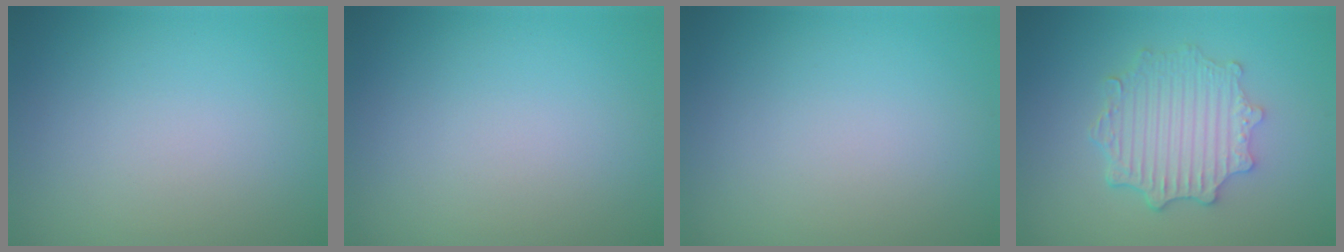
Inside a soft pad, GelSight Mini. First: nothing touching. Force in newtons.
{"total": 0.0}
{"total": 0.0}
{"total": 4.6, "press": 3.8, "slide": 2.7}